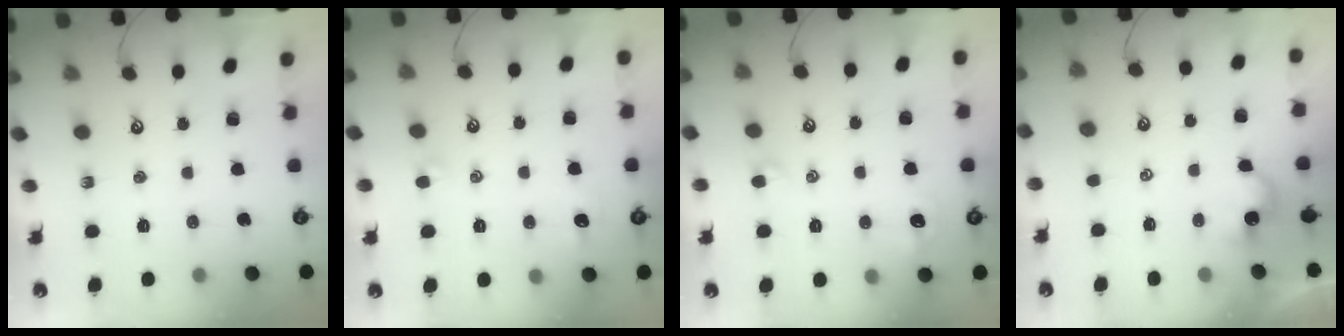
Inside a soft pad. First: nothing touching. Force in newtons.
{"total": 1.0, "press": 0.8, "slide": 0.7}
{"total": 1.9, "press": 1.9, "slide": 0.4}
{"total": 2.5, "press": 2.5, "slide": 0.3}